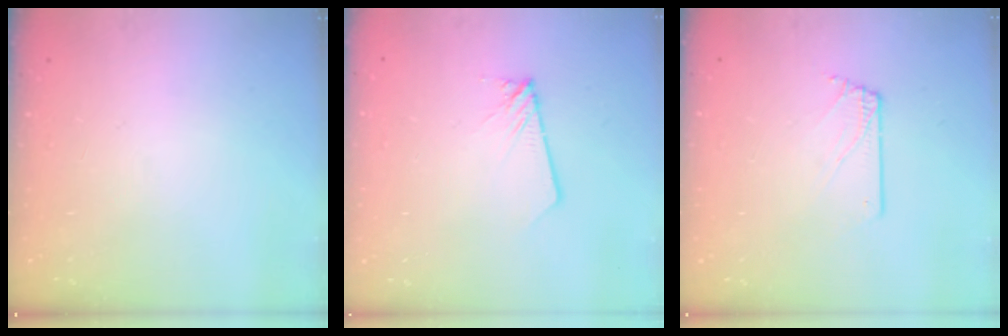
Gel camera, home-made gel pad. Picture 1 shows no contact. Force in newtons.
{"total": 1.7, "press": 1.7, "slide": 0.2}
{"total": 1.7, "press": 1.7, "slide": 0.2}